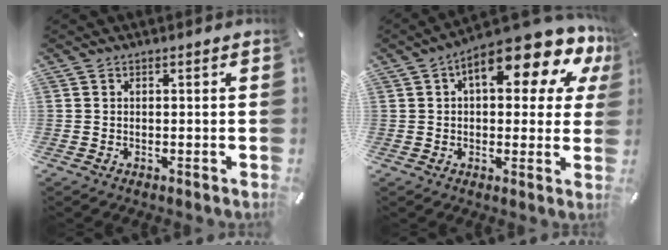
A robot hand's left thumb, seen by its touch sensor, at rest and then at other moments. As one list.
[{"total": 16.7, "force": [8.4, 6.3, 13.0], "torque": [-0.181, -0.055, 0.132]}]